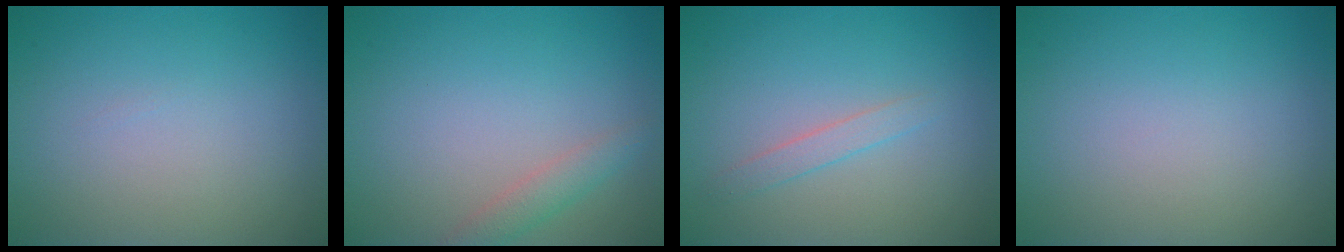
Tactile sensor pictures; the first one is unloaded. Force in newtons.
{"total": 1.8, "press": 1.8, "slide": 0.1}
{"total": 1.2, "press": 1.2, "slide": 0.1}
{"total": 0.0}